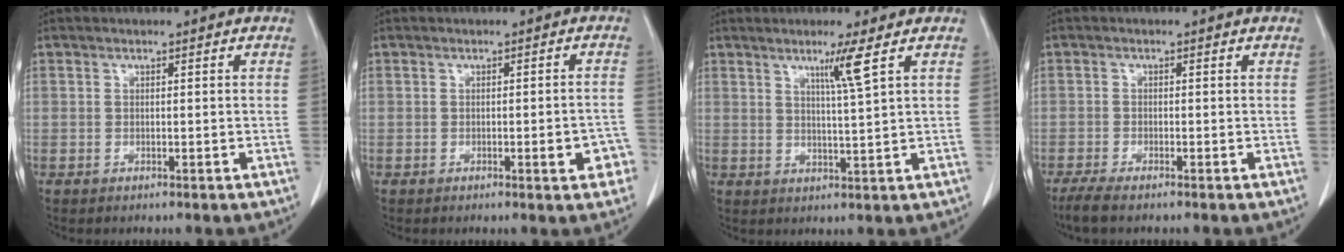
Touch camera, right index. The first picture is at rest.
{"total": 3.8, "force": [-1.7, 0.8, 3.3], "torque": [-0.033, 0.000, -0.020]}
{"total": 4.4, "force": [2.3, -1.2, 3.5], "torque": [-0.065, -0.011, 0.045]}
{"total": 2.8, "force": [-2.2, 0.5, 1.8], "torque": [-0.035, -0.007, -0.039]}